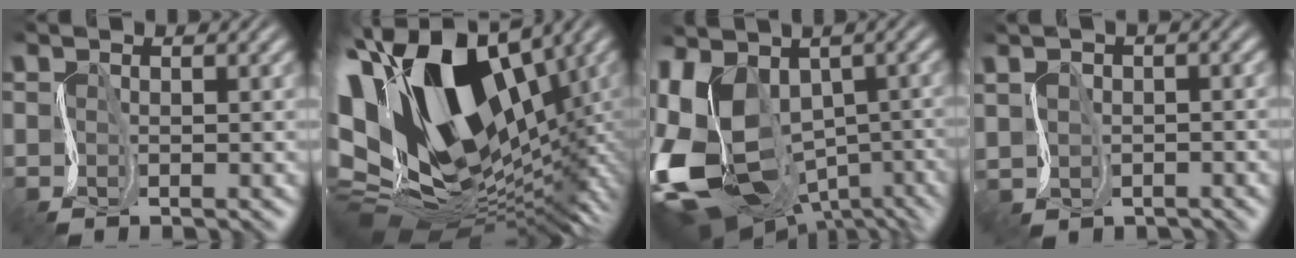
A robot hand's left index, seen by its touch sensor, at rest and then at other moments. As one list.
[{"total": 15.8, "force": [2.6, 9.8, 12.1], "torque": [-0.228, -0.007, 0.063]}, {"total": 15.8, "force": [-4.3, 10.2, 11.2], "torque": [-0.228, -0.046, -0.020]}, {"total": 0.7, "force": [-0.6, 0.3, -0.1], "torque": [0.002, -0.009, -0.001]}]